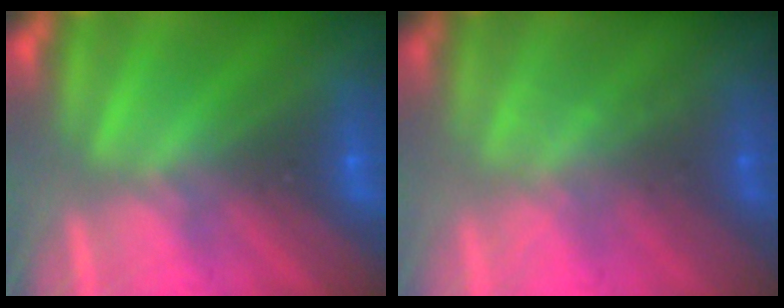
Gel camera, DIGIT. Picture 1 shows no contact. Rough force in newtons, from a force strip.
{"total": 1.4}